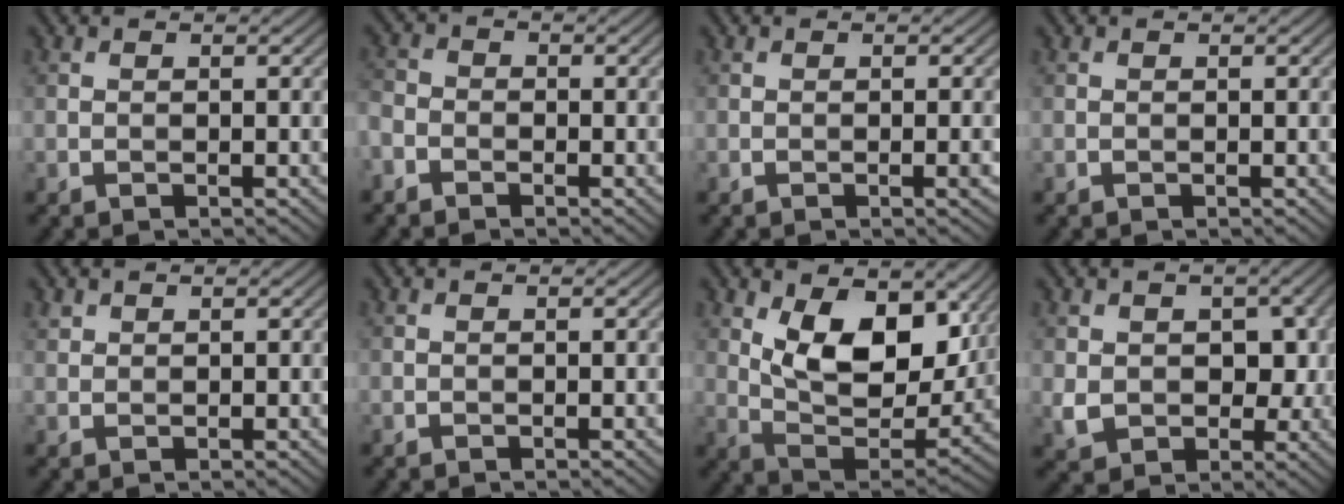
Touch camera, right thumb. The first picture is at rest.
{"total": 2.7, "force": [-2.0, 1.6, 0.9], "torque": [-0.025, -0.003, -0.056]}
{"total": 1.0, "force": [-0.2, 0.0, 0.9], "torque": [-0.014, 0.000, -0.005]}
{"total": 0.0}
{"total": 1.0, "force": [0.8, 0.5, 0.2], "torque": [-0.006, 0.000, 0.019]}
{"total": 0.0}
{"total": 12.9, "force": [4.8, 7.1, 9.7], "torque": [-0.174, -0.020, 0.088]}
{"total": 6.3, "force": [0.4, 4.9, 3.8], "torque": [-0.082, -0.015, 0.011]}